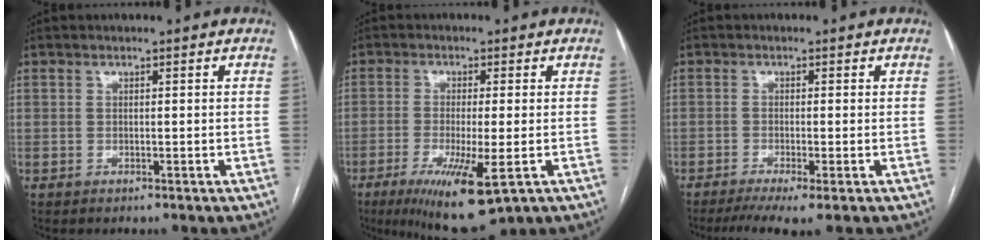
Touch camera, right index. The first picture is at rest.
{"total": 10.6, "force": [-4.7, 1.4, 9.4], "torque": [-0.163, -0.032, -0.072]}
{"total": 4.8, "force": [-3.1, 0.2, 3.7], "torque": [-0.057, -0.012, -0.053]}